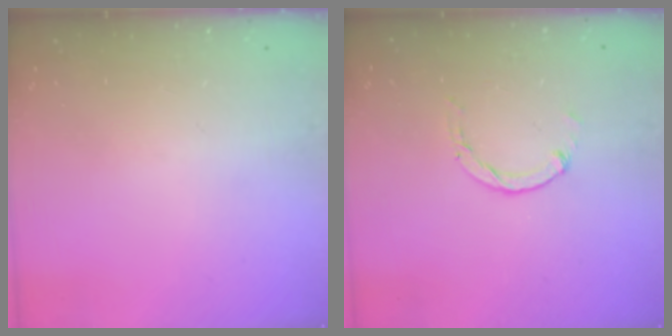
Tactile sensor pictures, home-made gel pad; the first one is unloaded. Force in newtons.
{"total": 1.1, "press": 1.1, "slide": 0.2}